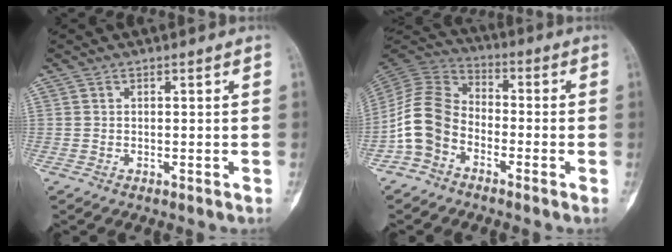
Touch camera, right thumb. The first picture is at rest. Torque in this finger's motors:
{"motor_torque": [-0.20, 0.55, 1.24, -0.57, 0.10]}